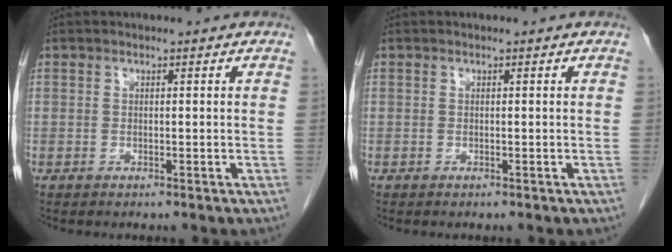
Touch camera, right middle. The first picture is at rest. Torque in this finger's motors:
{"motor_torque": [0.24, -0.42, -0.02, -0.04]}